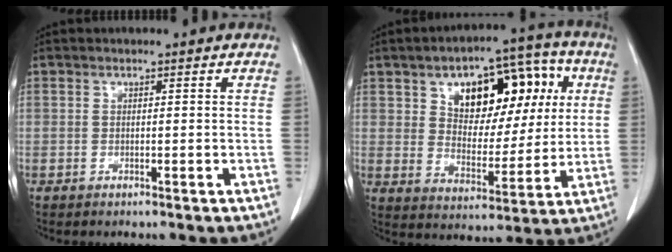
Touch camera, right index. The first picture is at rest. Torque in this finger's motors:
{"motor_torque": [1.17, 0.97, 0.31, 0.07]}